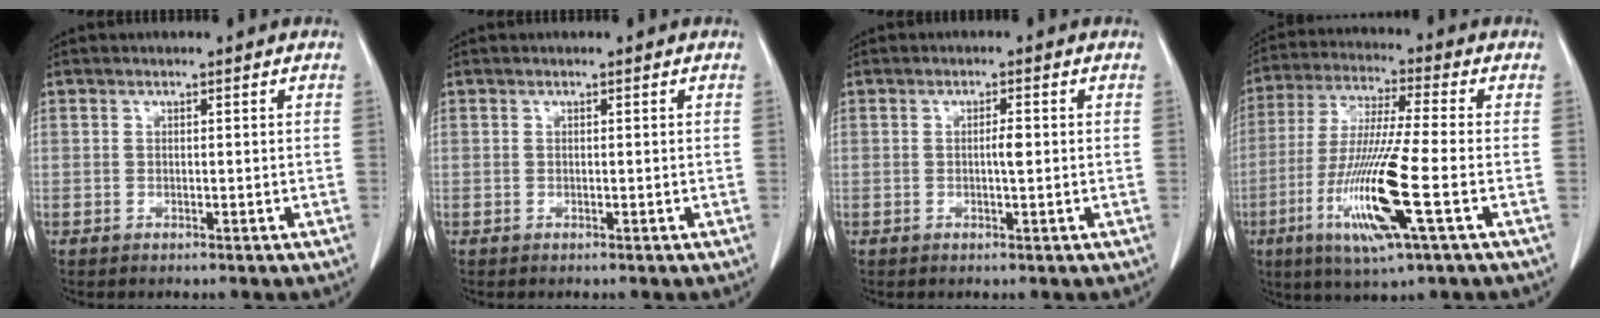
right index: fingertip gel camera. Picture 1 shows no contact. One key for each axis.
{"total": 0.0}
{"total": 1.7, "fx": 0.0, "fy": 0.2, "fz": 1.7, "tx": -0.030, "ty": 0.001, "tz": 0.000}
{"total": 14.9, "fx": -4.8, "fy": 0.1, "fz": 14.1, "tx": -0.291, "ty": -0.024, "tz": -0.092}